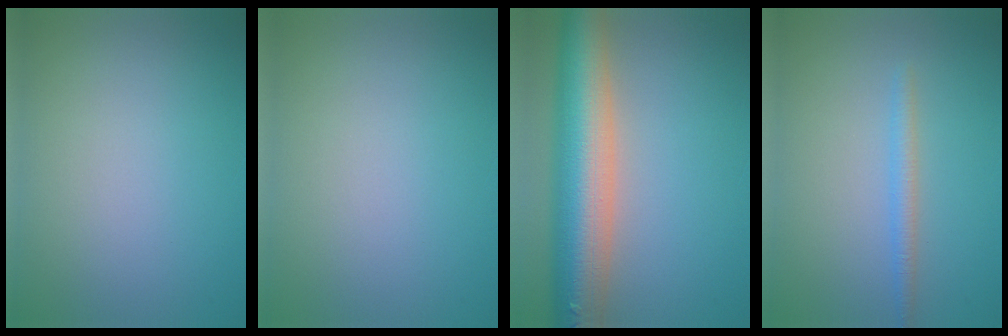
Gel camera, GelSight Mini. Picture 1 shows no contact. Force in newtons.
{"total": 0.0}
{"total": 11.2, "press": 11.1, "slide": 0.6}
{"total": 1.6, "press": 1.6, "slide": 0.0}